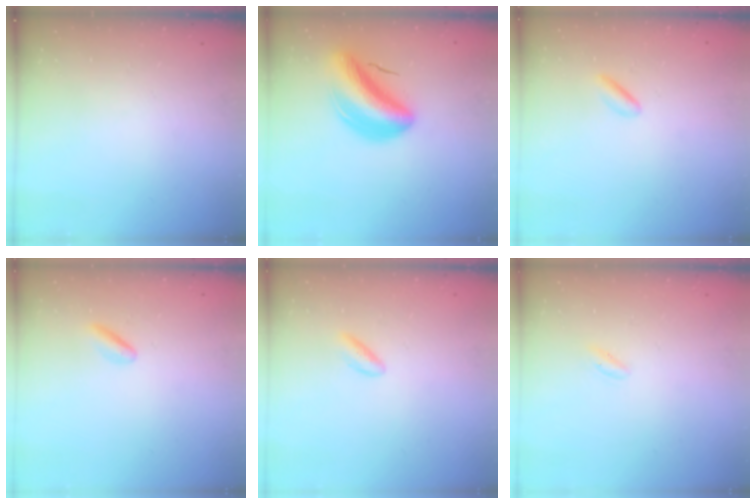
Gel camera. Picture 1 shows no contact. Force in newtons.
{"total": 10.6, "press": 10.1, "slide": 3.1}
{"total": 1.4, "press": 1.2, "slide": 0.7}
{"total": 0.8, "press": 0.5, "slide": 0.6}
{"total": 2.8, "press": 2.5, "slide": 1.2}
{"total": 0.0}